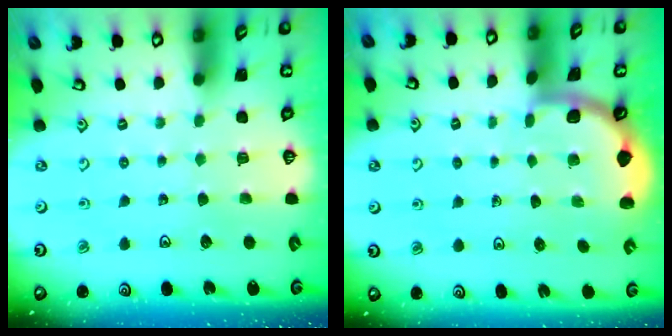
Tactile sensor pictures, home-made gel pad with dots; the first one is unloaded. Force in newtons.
{"total": 1.7, "press": 1.6, "slide": 0.1}